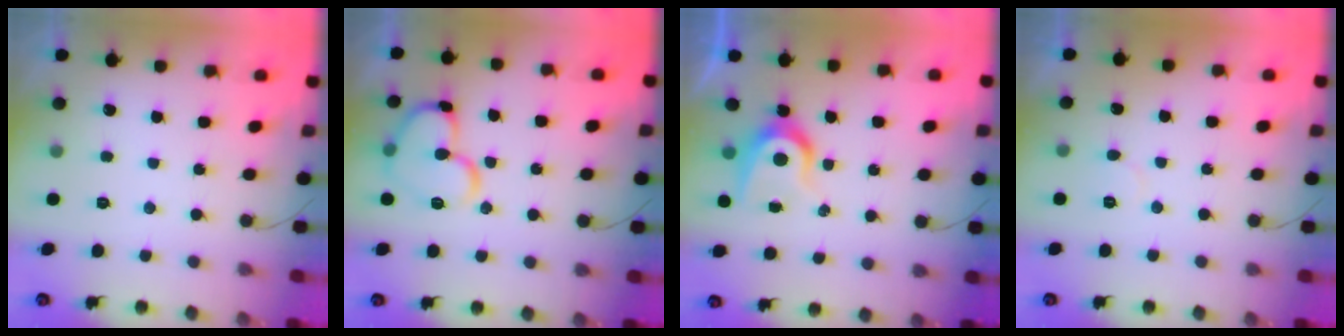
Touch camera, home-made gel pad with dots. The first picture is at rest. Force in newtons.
{"total": 14.1, "press": 14.0, "slide": 1.7}
{"total": 8.4, "press": 8.4, "slide": 0.7}
{"total": 4.6, "press": 4.6, "slide": 0.5}